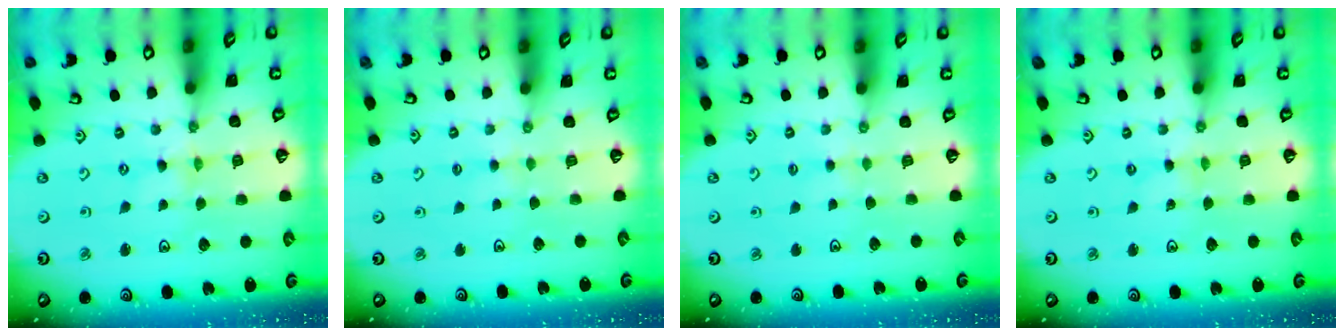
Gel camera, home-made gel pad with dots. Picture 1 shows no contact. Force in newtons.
{"total": 1.7, "press": 1.7, "slide": 0.3}
{"total": 1.7, "press": 1.7, "slide": 0.3}
{"total": 0.8, "press": 0.8, "slide": 0.1}